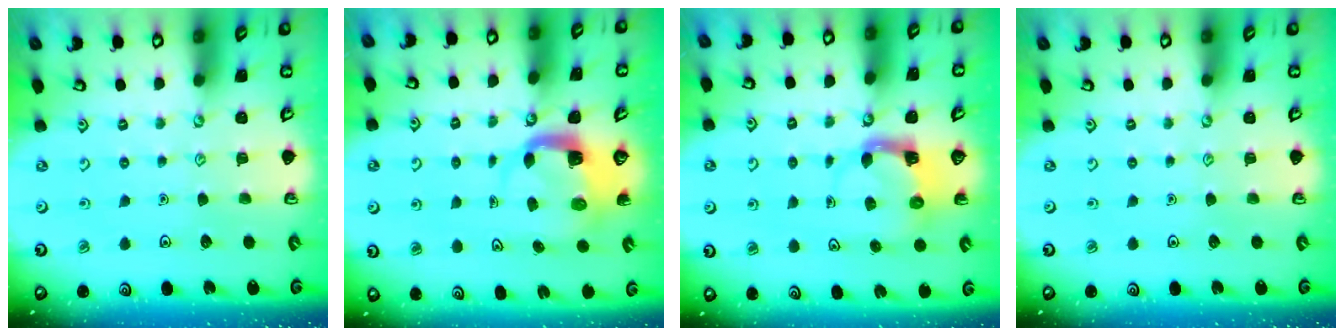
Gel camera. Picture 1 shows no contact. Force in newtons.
{"total": 3.9, "press": 3.8, "slide": 0.5}
{"total": 4.0, "press": 3.9, "slide": 0.7}
{"total": 0.0}